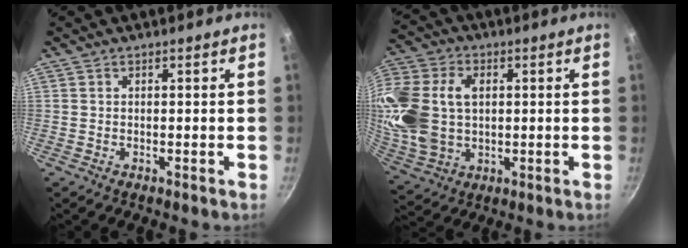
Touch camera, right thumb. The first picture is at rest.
{"total": 21.1, "force": [3.0, 15.3, 14.2], "torque": [-0.319, 0.020, 0.063]}